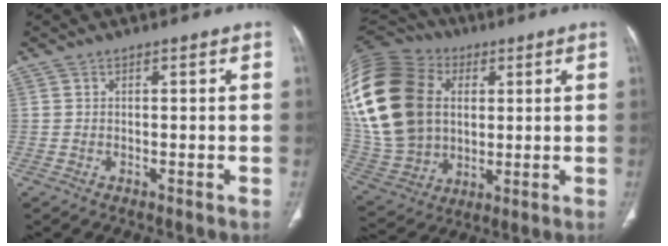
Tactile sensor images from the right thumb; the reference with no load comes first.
{"total": 31.5, "force": [6.3, 23.4, 20.1], "torque": [-0.459, 0.040, 0.134]}